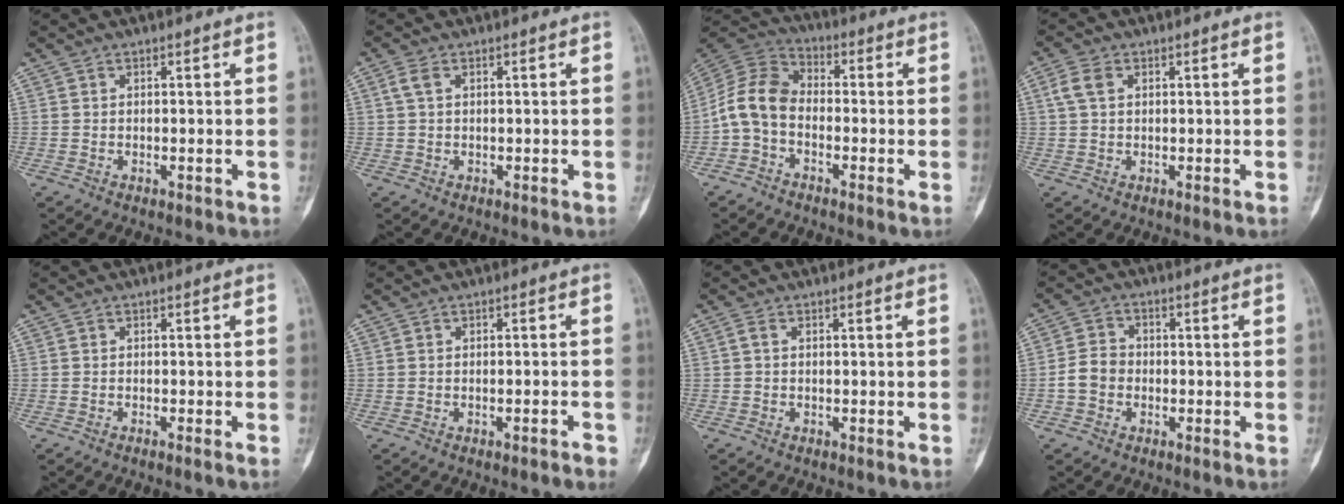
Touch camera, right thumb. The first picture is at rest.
{"total": 2.0, "force": [0.5, 1.0, 1.6], "torque": [-0.039, 0.004, 0.008]}
{"total": 9.0, "force": [-2.2, 5.9, 6.4], "torque": [-0.117, 0.034, -0.064]}
{"total": 3.4, "force": [0.9, 2.2, 2.4], "torque": [-0.057, 0.010, 0.016]}
{"total": 0.7, "force": [-0.5, -0.3, 0.4], "torque": [-0.009, 0.001, -0.015]}
{"total": 1.7, "force": [-1.1, 0.2, 1.2], "torque": [-0.028, 0.006, -0.013]}
{"total": 1.0, "force": [0.0, 0.4, 0.9], "torque": [-0.021, -0.001, -0.005]}
{"total": 4.6, "force": [-1.4, 3.7, 2.5], "torque": [-0.042, 0.018, -0.035]}